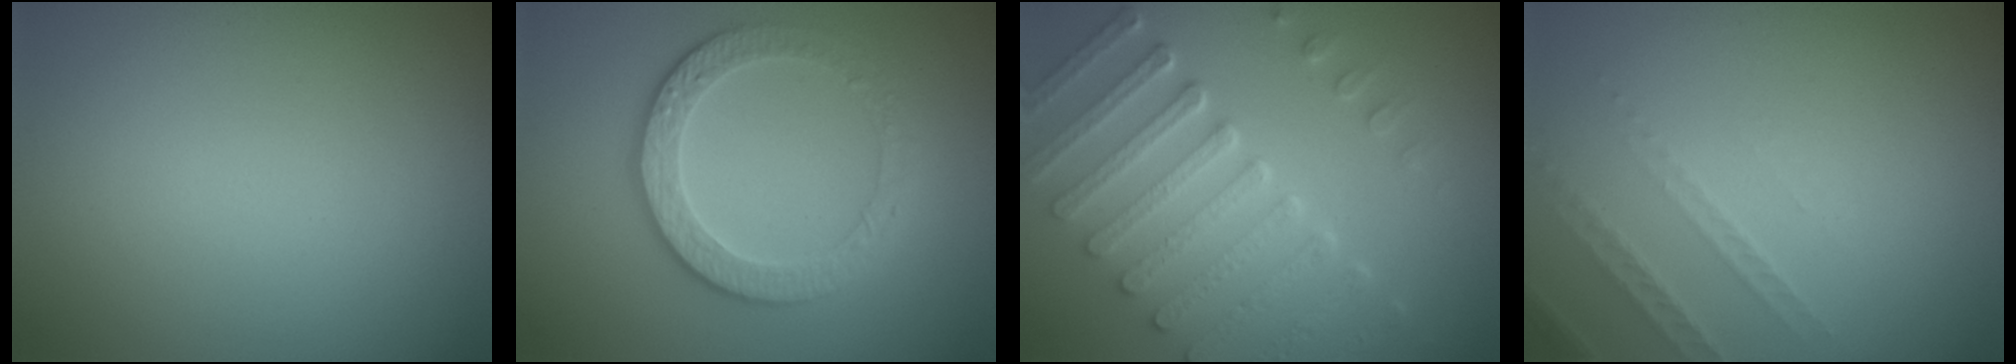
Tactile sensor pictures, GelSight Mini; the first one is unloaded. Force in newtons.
{"total": 4.3, "press": 3.3, "slide": 2.8}
{"total": 7.0, "press": 5.2, "slide": 4.7}
{"total": 1.9, "press": 1.8, "slide": 0.6}